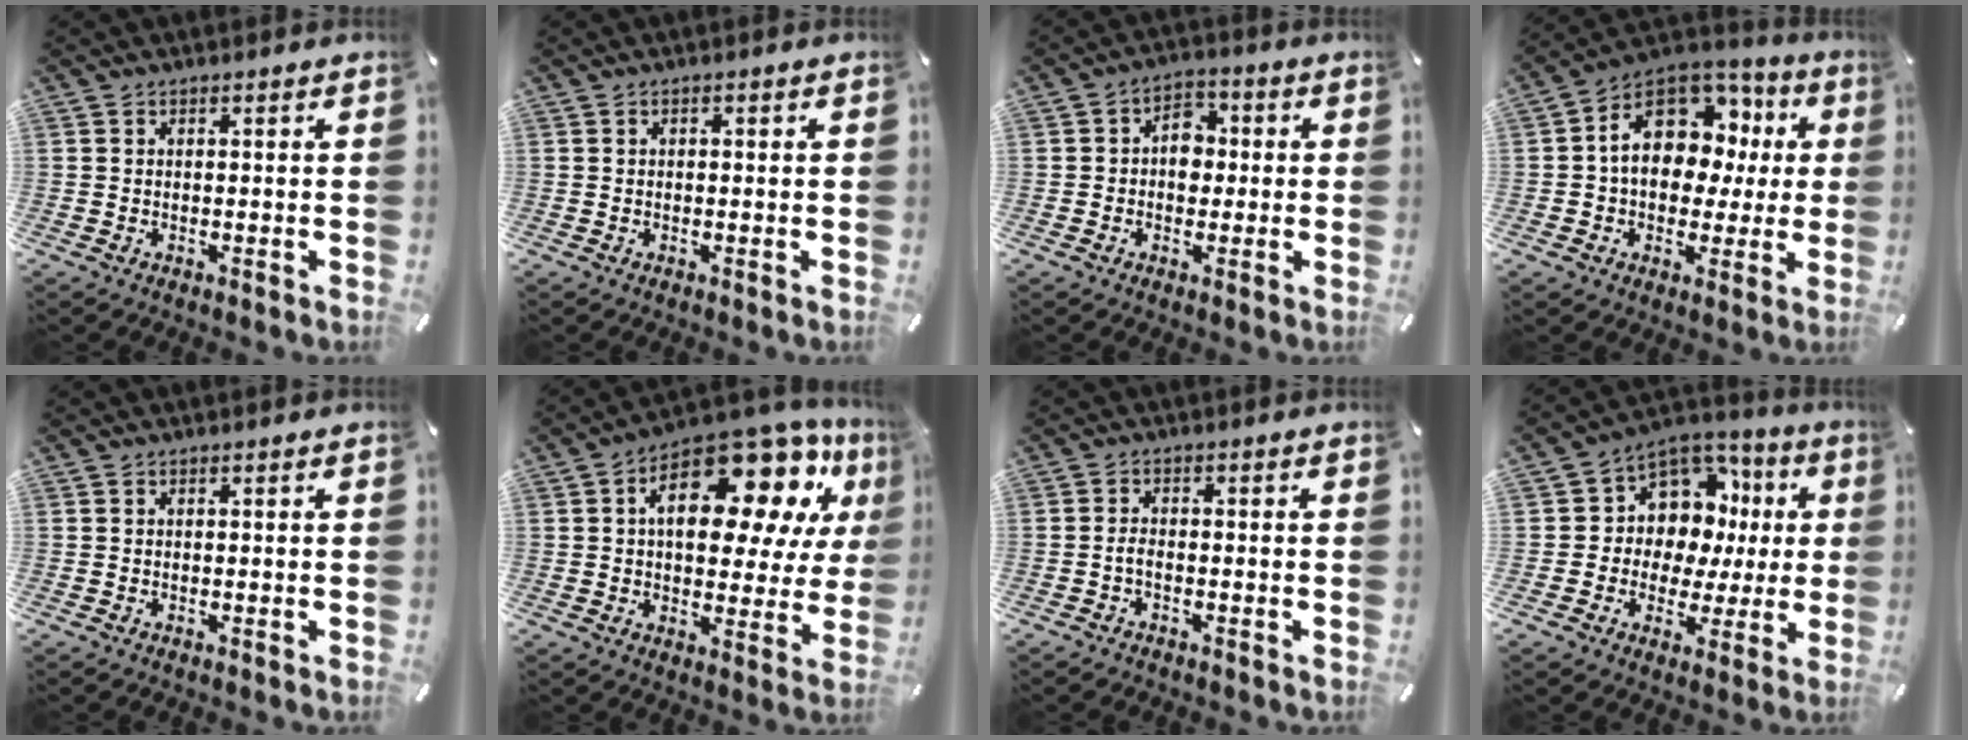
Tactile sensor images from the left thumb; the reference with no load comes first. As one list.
[{"total": 0.5, "force": [0.0, 0.3, 0.4], "torque": [-0.007, 0.001, -0.001]}, {"total": 6.1, "force": [-0.4, 4.9, 3.7], "torque": [-0.043, 0.004, -0.014]}, {"total": 15.5, "force": [3.6, 11.4, 9.9], "torque": [-0.164, -0.019, 0.068]}, {"total": 0.0}, {"total": 20.4, "force": [9.6, 10.6, 14.7], "torque": [-0.214, -0.062, 0.158]}, {"total": 2.2, "force": [-1.2, 1.0, 1.6], "torque": [-0.035, 0.005, -0.024]}, {"total": 10.5, "force": [3.1, 9.6, 2.9], "torque": [-0.051, -0.034, 0.065]}]